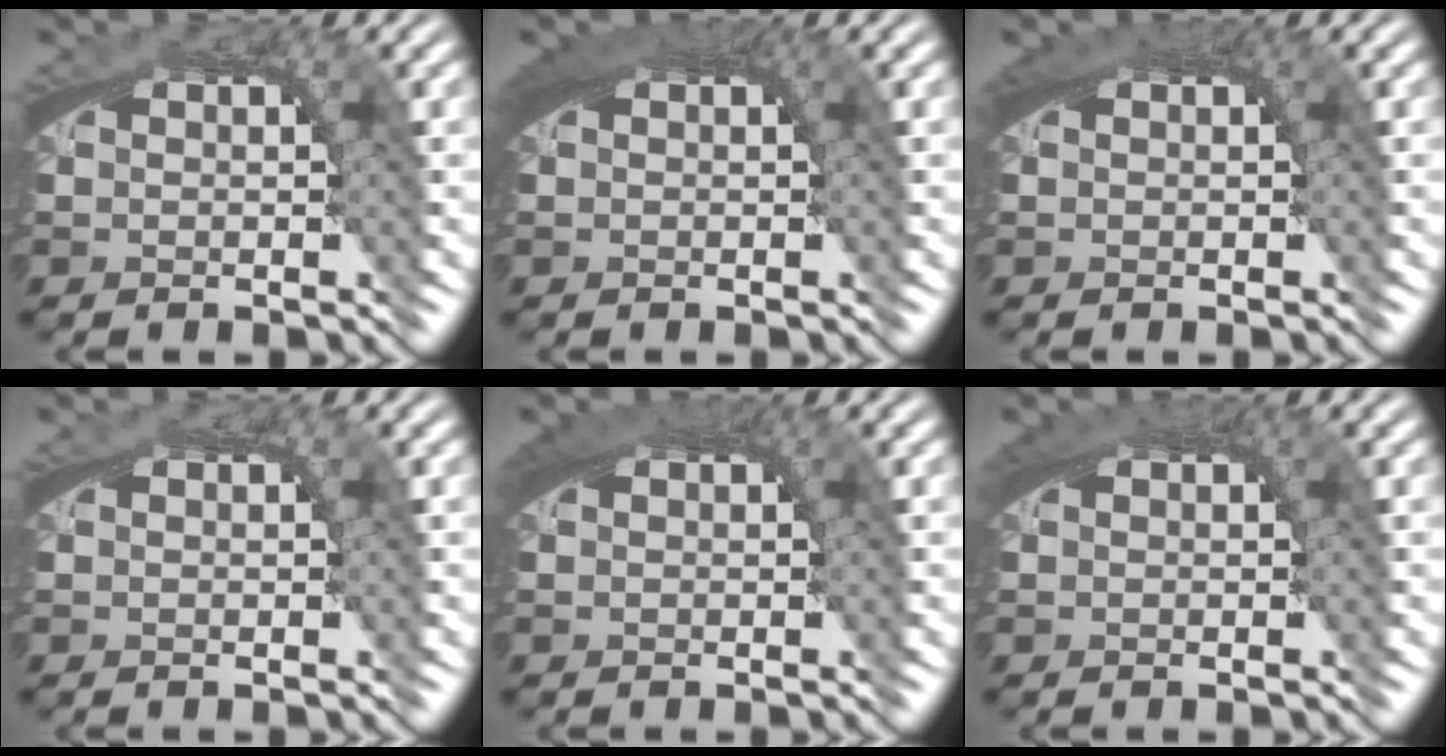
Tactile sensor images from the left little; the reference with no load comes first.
{"total": 2.7, "force": [1.0, 0.8, 2.4], "torque": [-0.032, 0.009, 0.014]}
{"total": 1.8, "force": [0.6, 0.4, 1.6], "torque": [-0.023, 0.005, 0.010]}
{"total": 0.0}
{"total": 2.1, "force": [0.8, 0.5, 1.9], "torque": [-0.024, 0.007, 0.013]}
{"total": 1.7, "force": [0.7, 0.3, 1.5], "torque": [-0.021, 0.005, 0.011]}